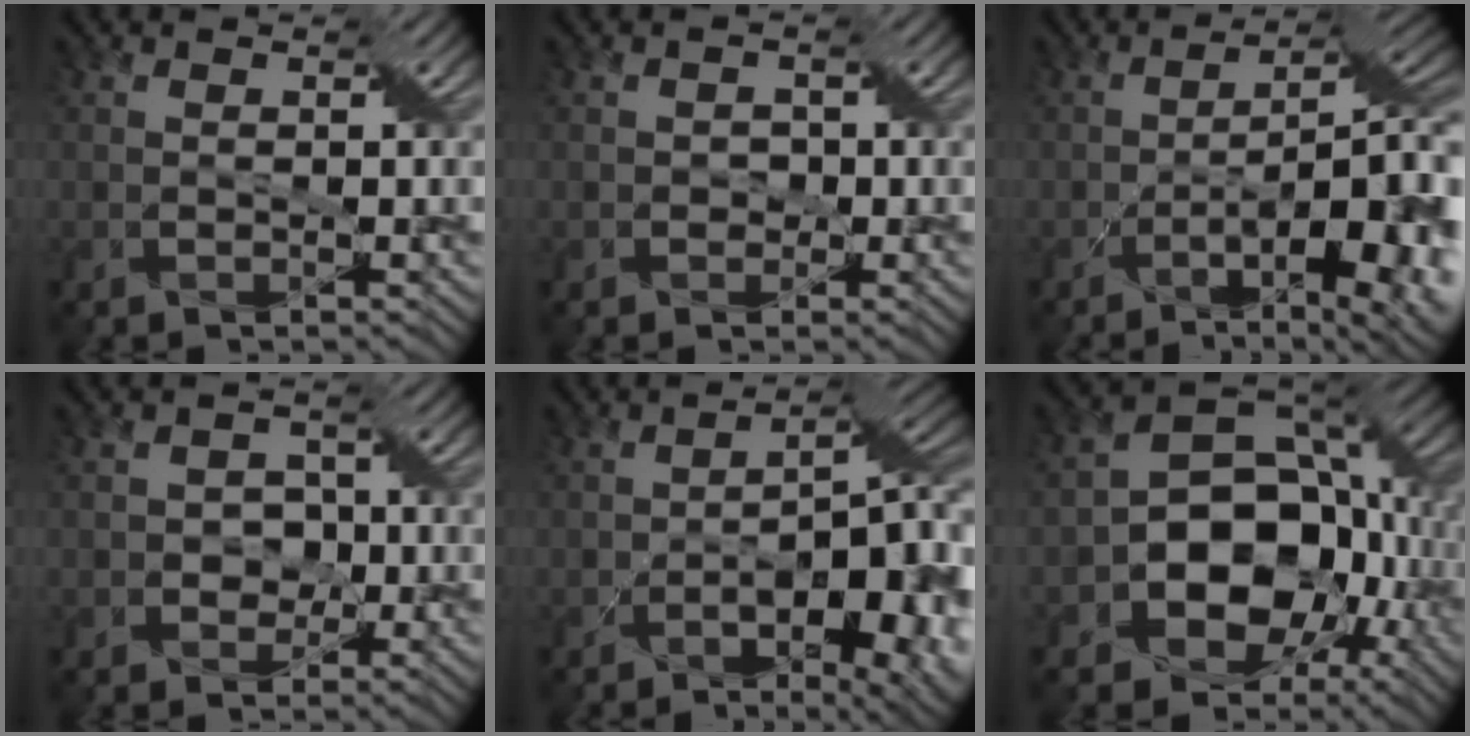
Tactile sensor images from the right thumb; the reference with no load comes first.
{"total": 1.2, "force": [-0.3, 1.1, 0.3], "torque": [-0.007, -0.002, -0.006]}
{"total": 16.8, "force": [-5.7, 6.4, 14.5], "torque": [-0.174, -0.013, -0.065]}
{"total": 2.5, "force": [-0.6, 2.3, 0.9], "torque": [-0.009, 0.001, -0.019]}
{"total": 17.5, "force": [-6.4, 8.2, 14.1], "torque": [-0.149, -0.003, -0.053]}
{"total": 13.5, "force": [-3.7, 10.0, 8.4], "torque": [-0.137, -0.020, -0.073]}